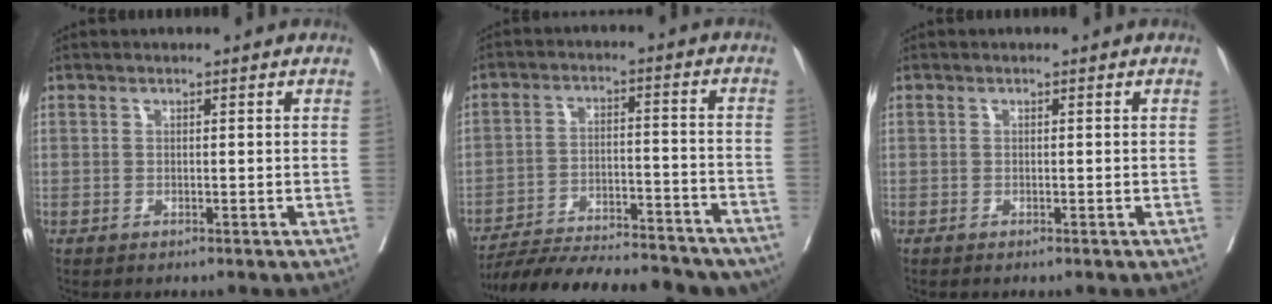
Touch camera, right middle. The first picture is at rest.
{"total": 23.3, "force": [-20.8, 4.6, 9.4], "torque": [-0.131, -0.014, -0.294]}
{"total": 0.6, "force": [-0.5, 0.1, 0.3], "torque": [-0.008, -0.003, -0.007]}